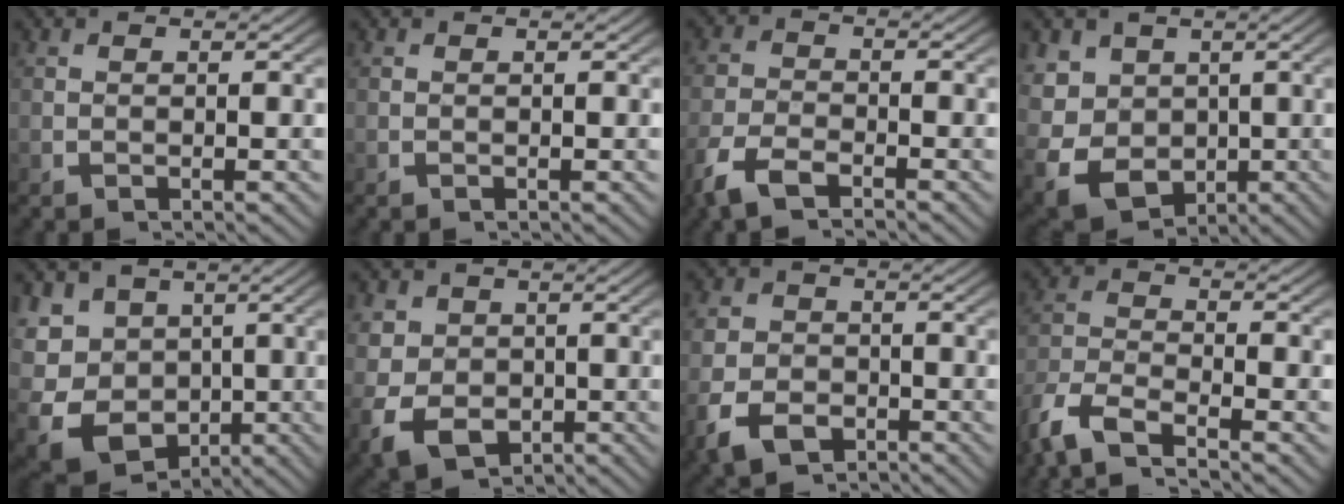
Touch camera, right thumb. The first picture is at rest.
{"total": 0.0}
{"total": 3.5, "force": [-2.5, 1.6, 1.8], "torque": [-0.044, -0.009, -0.048]}
{"total": 11.4, "force": [-2.0, 9.4, 6.2], "torque": [-0.171, -0.078, 0.005]}
{"total": 14.0, "force": [-2.5, 11.7, 7.3], "torque": [-0.196, -0.074, -0.014]}
{"total": 7.3, "force": [-1.7, 5.6, 4.3], "torque": [-0.097, -0.048, -0.002]}
{"total": 4.6, "force": [-2.3, 3.3, 2.2], "torque": [-0.045, -0.020, -0.035]}
{"total": 8.6, "force": [-6.0, 4.7, 4.1], "torque": [-0.095, -0.026, -0.097]}